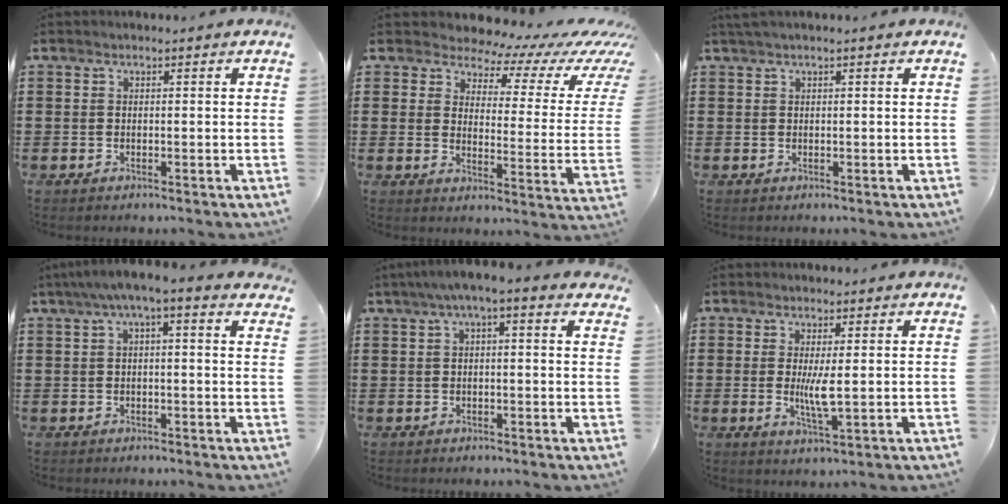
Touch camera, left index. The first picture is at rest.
{"total": 5.6, "force": [5.0, 2.1, 1.6], "torque": [-0.045, -0.039, 0.081]}
{"total": 0.7, "force": [0.4, -0.1, 0.6], "torque": [-0.009, -0.002, 0.009]}
{"total": 3.1, "force": [1.1, 0.4, 2.9], "torque": [-0.057, 0.003, 0.016]}
{"total": 2.7, "force": [1.0, 0.4, 2.5], "torque": [-0.048, 0.005, 0.016]}
{"total": 4.4, "force": [0.2, 0.7, 4.3], "torque": [-0.087, -0.005, 0.000]}